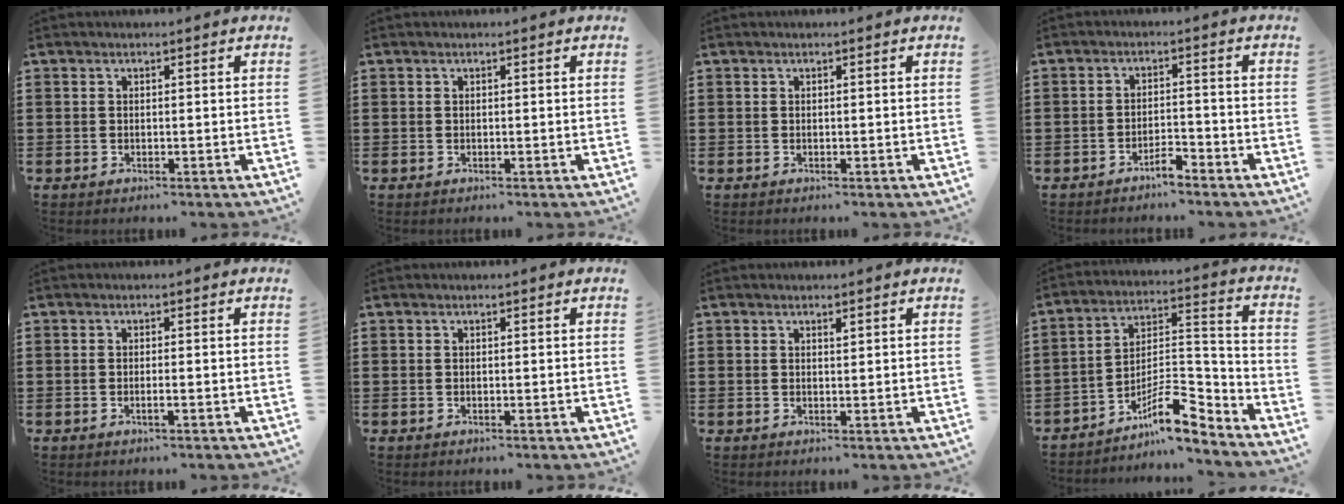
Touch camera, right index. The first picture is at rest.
{"total": 0.0}
{"total": 0.0}
{"total": 2.9, "force": [-2.6, 0.4, 1.0], "torque": [-0.023, 0.003, -0.052]}
{"total": 1.0, "force": [-0.5, 0.0, 0.9], "torque": [-0.015, -0.004, -0.008]}
{"total": 0.0}
{"total": 0.6, "force": [0.5, 0.2, 0.3], "torque": [-0.008, 0.001, 0.009]}
{"total": 10.6, "force": [-7.9, 3.2, 6.2], "torque": [-0.107, 0.017, -0.148]}